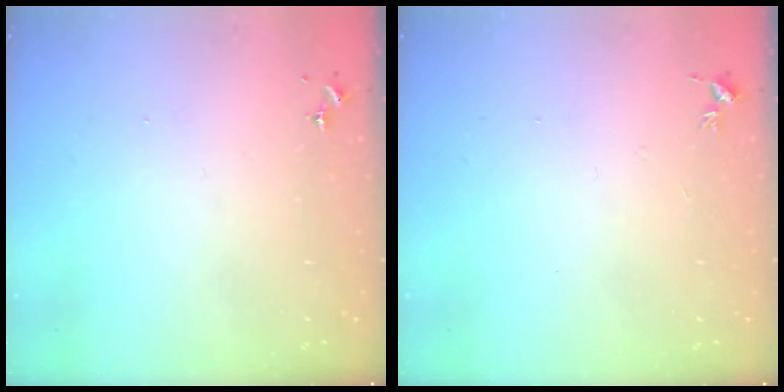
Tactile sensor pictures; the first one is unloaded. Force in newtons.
{"total": 3.4, "press": 3.3, "slide": 0.5}